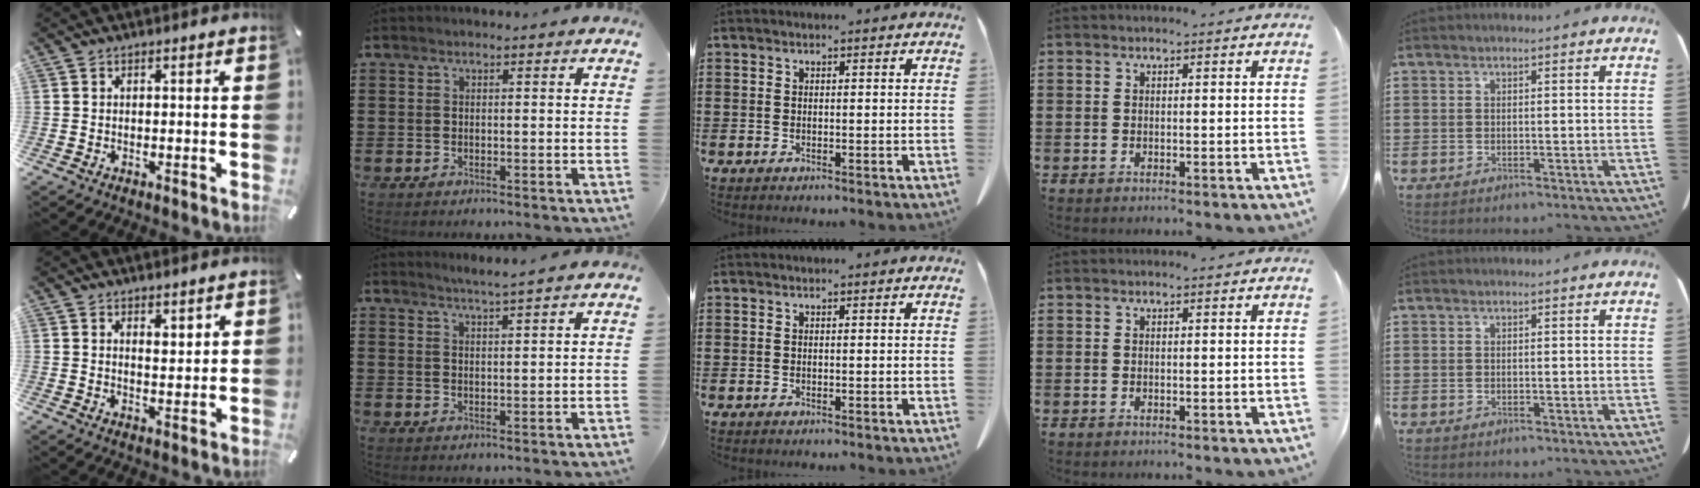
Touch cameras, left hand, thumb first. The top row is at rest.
{"thumb": {"total": 2.8, "force": [2.2, 1.5, 1.0], "torque": [-0.005, -0.011, 0.037]}, "index": {"total": 2.4, "force": [2.3, -0.6, 0.3], "torque": [-0.012, -0.007, 0.042]}}